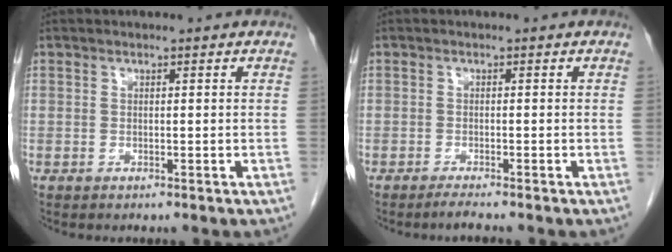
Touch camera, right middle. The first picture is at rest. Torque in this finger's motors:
{"motor_torque": [-0.01, 0.02, 0.00, 0.00]}